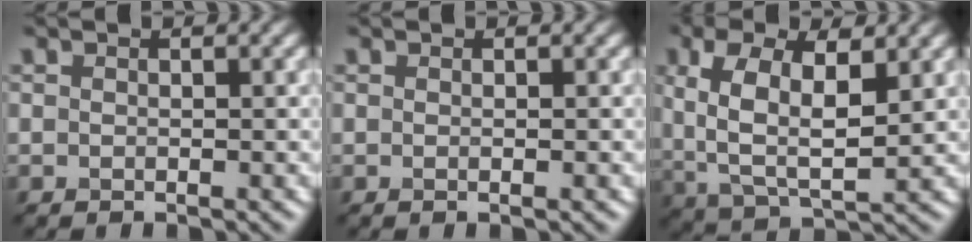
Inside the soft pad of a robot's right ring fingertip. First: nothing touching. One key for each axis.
{"total": 0.7, "fx": -0.1, "fy": 0.2, "fz": 0.6, "tx": -0.007, "ty": -0.001, "tz": -0.003}
{"total": 7.3, "fx": 1.6, "fy": 3.7, "fz": 6.1, "tx": -0.130, "ty": 0.000, "tz": 0.028}